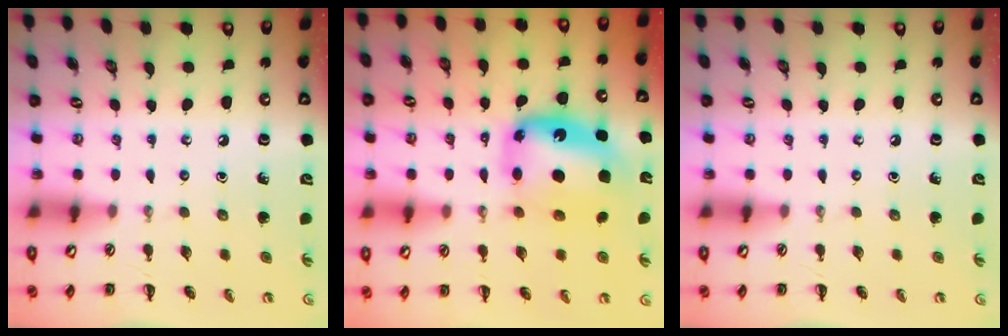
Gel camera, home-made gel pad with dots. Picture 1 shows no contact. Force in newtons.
{"total": 11.5, "press": 11.0, "slide": 3.1}
{"total": 0.0}